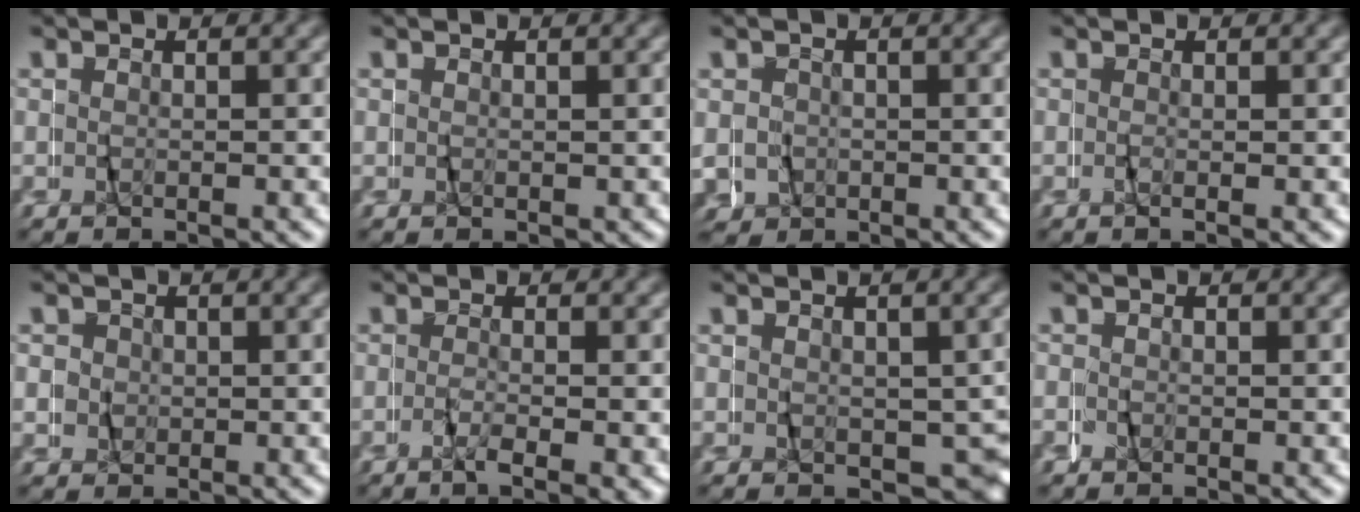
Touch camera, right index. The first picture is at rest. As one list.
[{"total": 0.7, "force": [0.0, 0.6, 0.4], "torque": [0.000, -0.003, 0.003]}, {"total": 3.5, "force": [0.6, 3.4, 0.7], "torque": [-0.027, -0.005, 0.016]}, {"total": 0.8, "force": [0.0, 0.1, 0.8], "torque": [-0.014, -0.004, 0.002]}, {"total": 2.6, "force": [1.1, 2.3, 0.5], "torque": [-0.013, 0.003, 0.021]}, {"total": 3.5, "force": [-1.4, 0.9, 3.0], "torque": [-0.053, -0.009, -0.019]}, {"total": 4.8, "force": [-0.9, 3.2, 3.4], "torque": [-0.028, -0.009, -0.005]}, {"total": 0.9, "force": [-0.1, 0.9, 0.0], "torque": [-0.003, 0.003, -0.004]}]